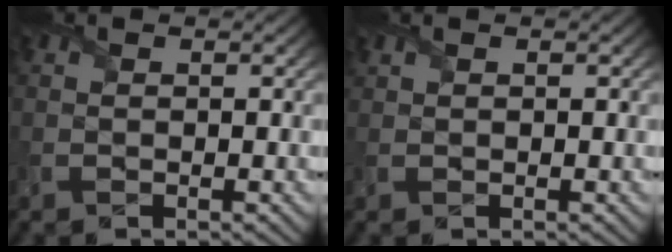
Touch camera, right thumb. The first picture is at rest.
{"total": 0.5, "force": [0.4, 0.2, 0.2], "torque": [-0.010, 0.002, 0.009]}